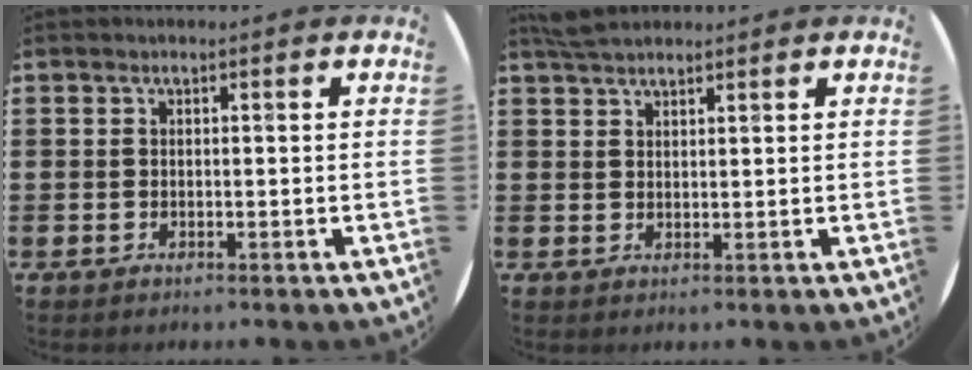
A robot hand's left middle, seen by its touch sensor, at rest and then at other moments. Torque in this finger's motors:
{"motor_torque": [0.52, -0.60, 0.01, 0.05]}